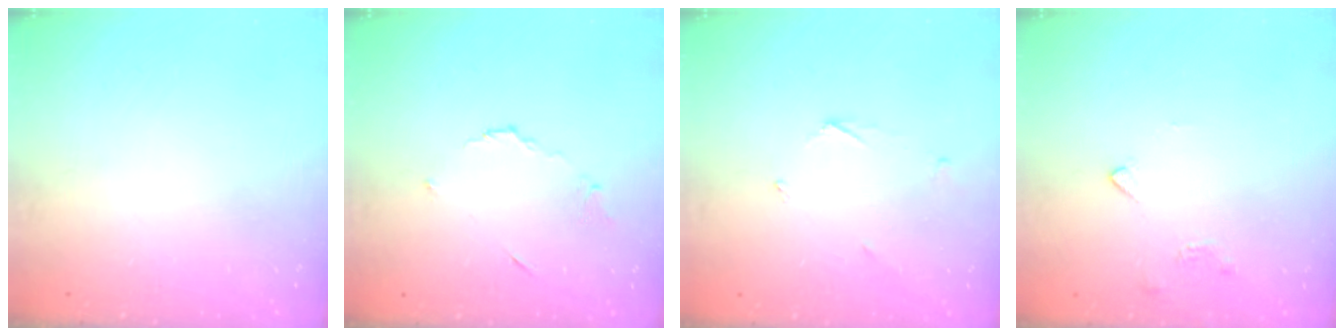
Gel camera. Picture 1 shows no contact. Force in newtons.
{"total": 5.5, "press": 5.5, "slide": 0.6}
{"total": 2.5, "press": 2.5, "slide": 0.2}
{"total": 2.9, "press": 2.8, "slide": 0.7}